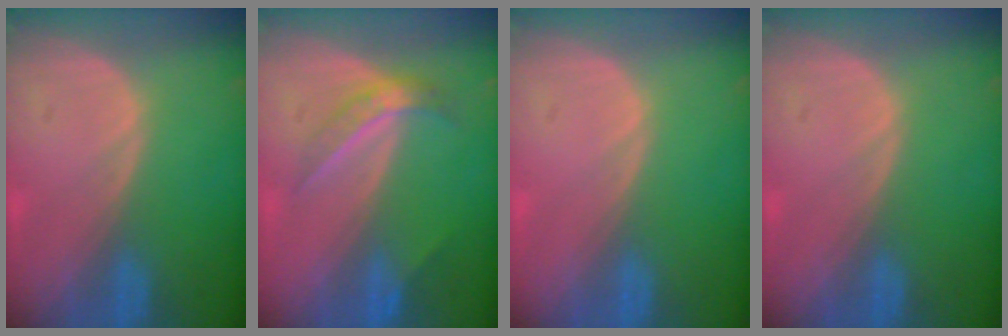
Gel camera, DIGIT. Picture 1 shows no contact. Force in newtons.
{"total": 4.6, "press": 4.0, "slide": 2.3}
{"total": 0.0}
{"total": 0.0}